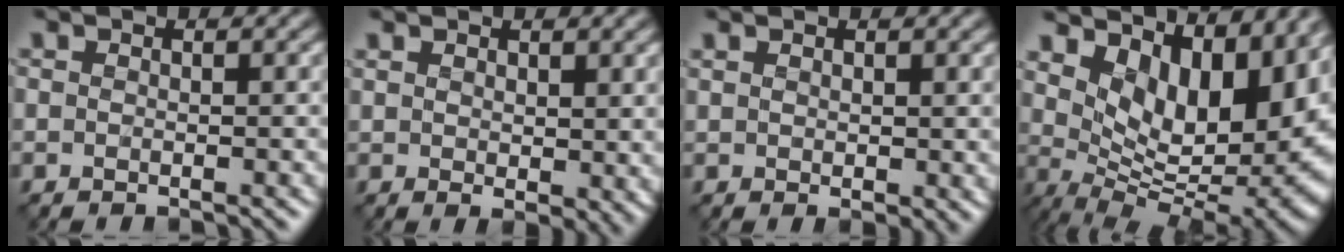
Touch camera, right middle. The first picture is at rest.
{"total": 2.6, "force": [1.3, 1.1, 2.0], "torque": [-0.033, -0.004, 0.030]}
{"total": 1.4, "force": [0.8, 0.5, 1.0], "torque": [-0.016, -0.002, 0.020]}
{"total": 12.5, "force": [4.8, 6.0, 9.9], "torque": [-0.147, -0.005, 0.095]}